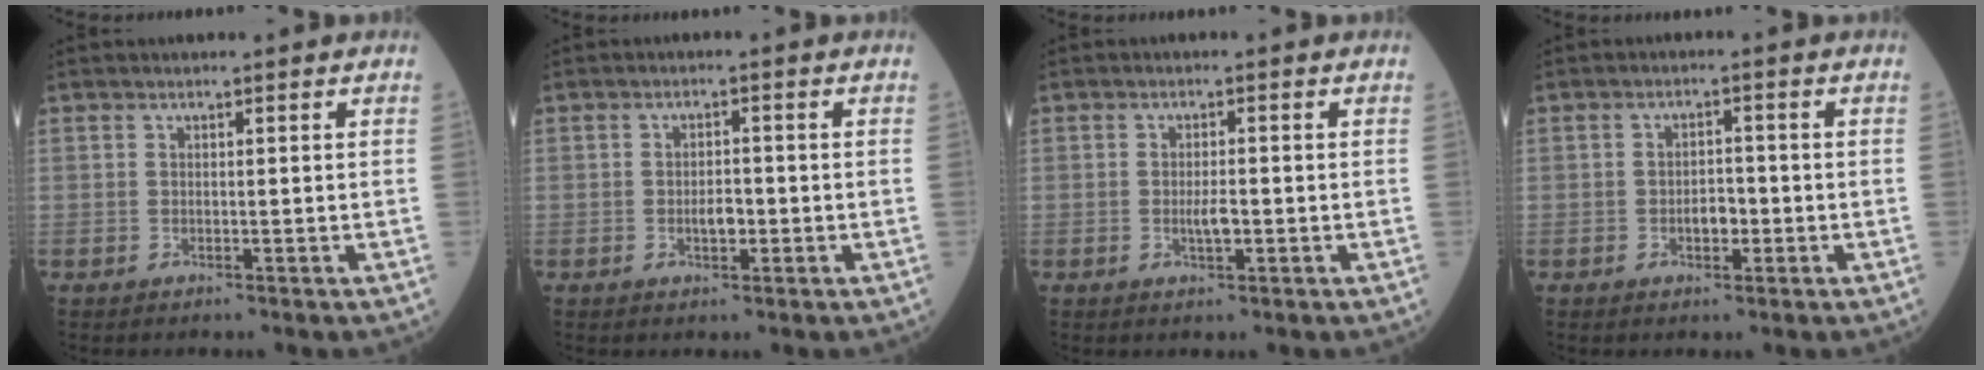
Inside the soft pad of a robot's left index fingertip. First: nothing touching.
{"total": 2.7, "force": [-0.9, 1.3, 2.2], "torque": [-0.036, 0.001, -0.014]}
{"total": 2.5, "force": [-0.8, 0.7, 2.3], "torque": [-0.044, -0.001, -0.013]}
{"total": 3.0, "force": [-1.2, 1.6, 2.3], "torque": [-0.035, 0.003, -0.018]}